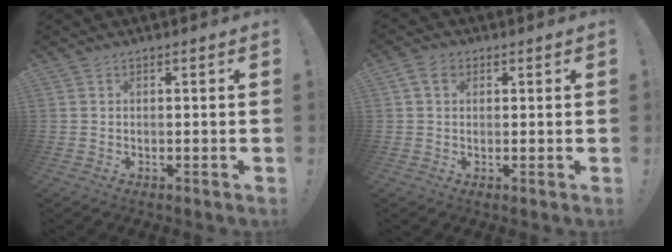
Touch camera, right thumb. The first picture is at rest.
{"total": 4.5, "force": [1.7, 3.3, 2.5], "torque": [-0.048, 0.006, 0.034]}